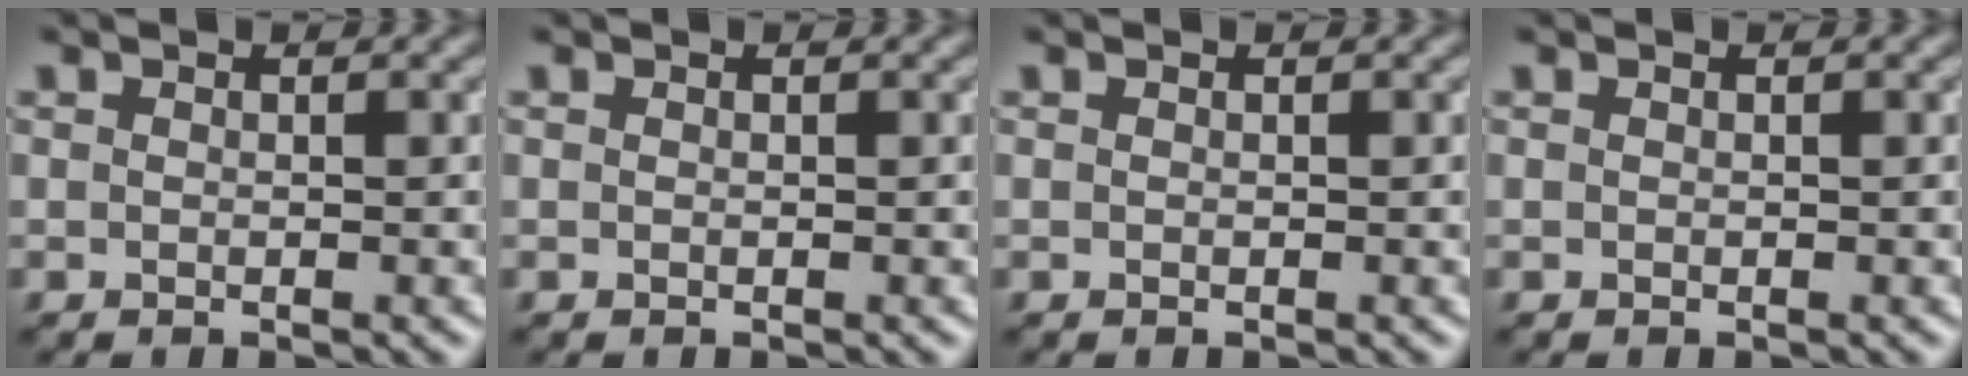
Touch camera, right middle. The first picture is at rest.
{"total": 0.0}
{"total": 0.0}
{"total": 0.0}